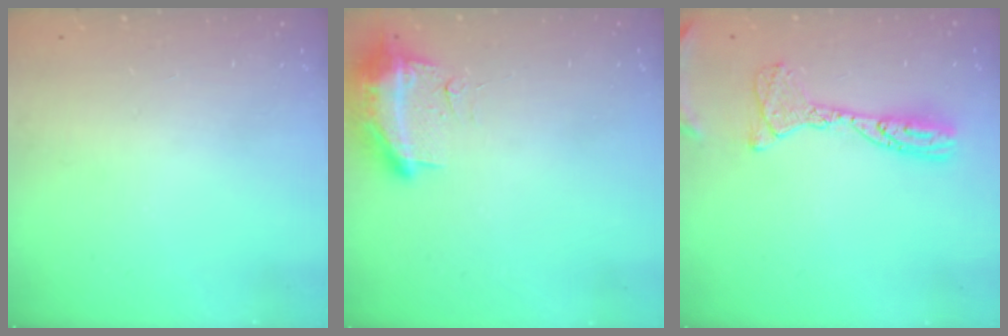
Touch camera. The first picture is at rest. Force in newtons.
{"total": 11.3, "press": 10.3, "slide": 4.7}
{"total": 13.7, "press": 13.7, "slide": 1.3}